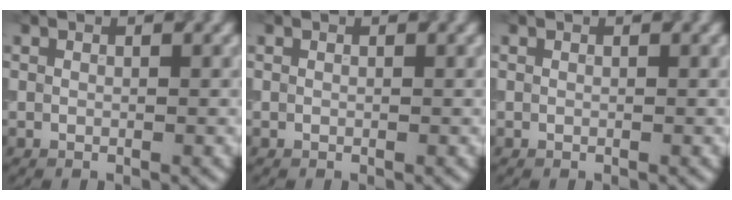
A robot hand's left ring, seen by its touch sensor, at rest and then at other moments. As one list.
[{"total": 0.0}, {"total": 0.0}]